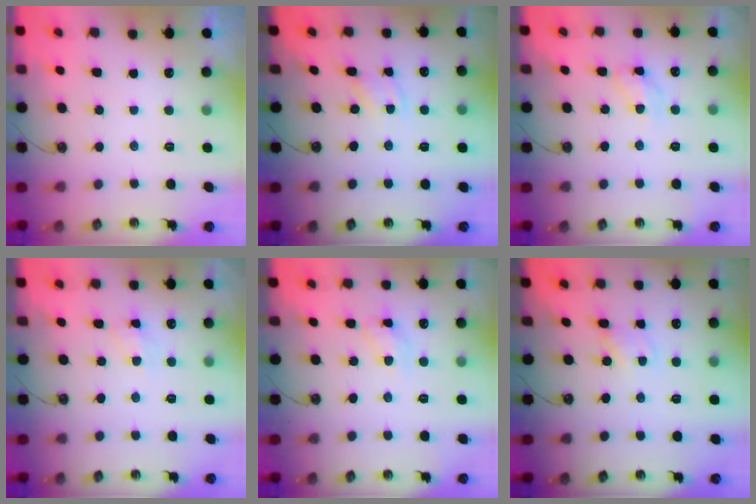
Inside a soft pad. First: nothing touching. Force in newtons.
{"total": 2.9, "press": 2.8, "slide": 0.5}
{"total": 9.8, "press": 9.8, "slide": 0.7}
{"total": 6.0, "press": 5.9, "slide": 0.7}
{"total": 8.6, "press": 8.6, "slide": 0.7}
{"total": 1.4, "press": 1.4, "slide": 0.2}